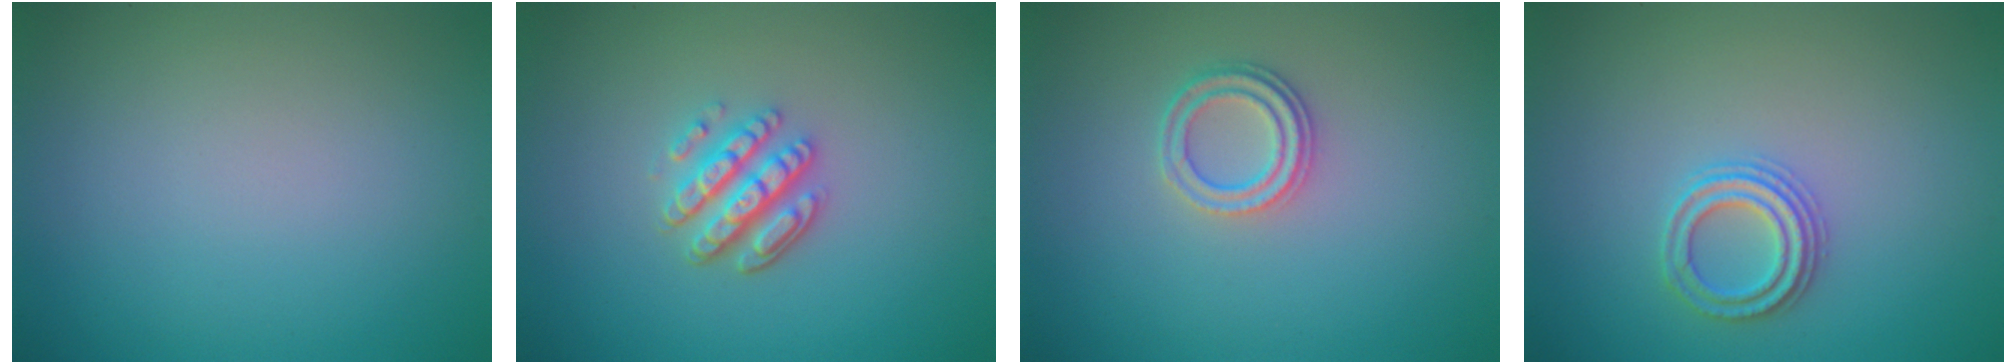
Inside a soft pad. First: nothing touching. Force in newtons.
{"total": 3.7, "press": 3.1, "slide": 2.0}
{"total": 2.3, "press": 2.1, "slide": 1.0}
{"total": 2.3, "press": 2.2, "slide": 0.5}